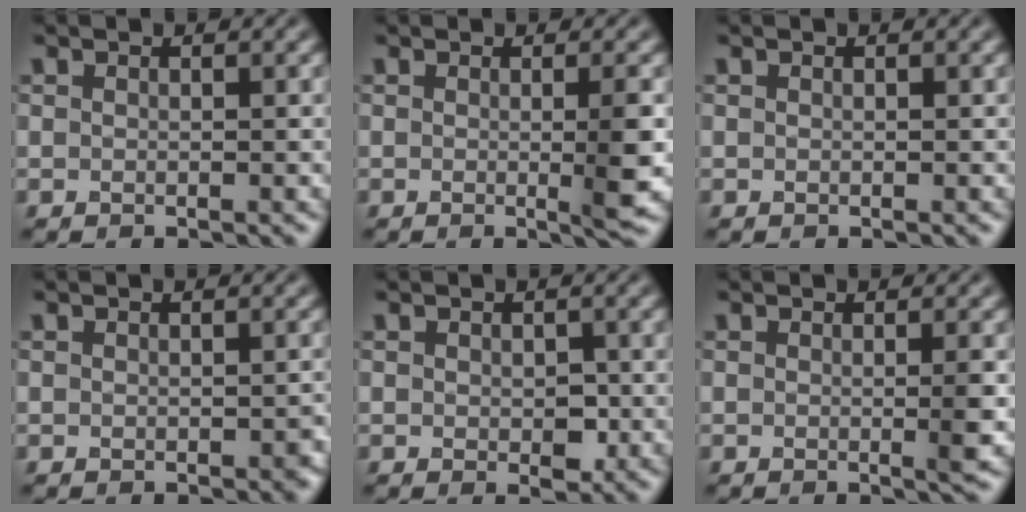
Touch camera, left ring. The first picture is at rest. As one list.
[{"total": 3.1, "force": [-0.2, 0.5, 3.1], "torque": [-0.040, -0.007, -0.005]}, {"total": 0.0}, {"total": 0.9, "force": [-0.2, 0.5, 0.7], "torque": [-0.010, -0.003, 0.000]}, {"total": 1.7, "force": [-0.2, 1.0, 1.3], "torque": [-0.018, -0.006, 0.000]}, {"total": 1.8, "force": [-0.1, 0.2, 1.8], "torque": [-0.026, -0.005, -0.007]}]